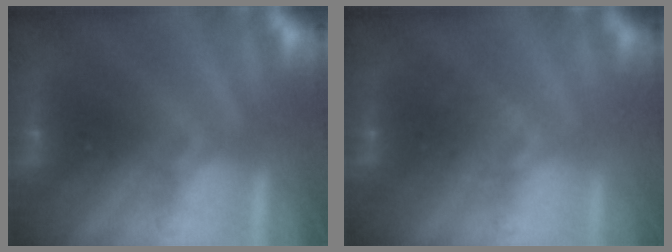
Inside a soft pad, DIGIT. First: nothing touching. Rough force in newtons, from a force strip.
{"total": 2.0}